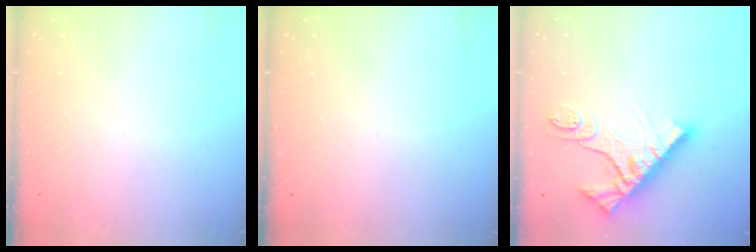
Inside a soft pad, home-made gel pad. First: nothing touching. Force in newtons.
{"total": 0.0}
{"total": 13.6, "press": 13.5, "slide": 1.5}